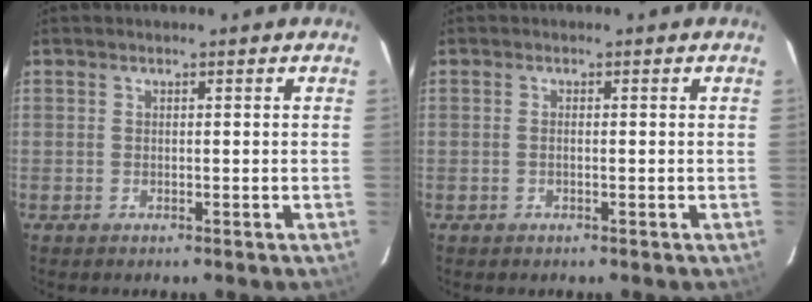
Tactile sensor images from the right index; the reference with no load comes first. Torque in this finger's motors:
{"motor_torque": [-0.14, 0.09, -0.02, 0.00]}